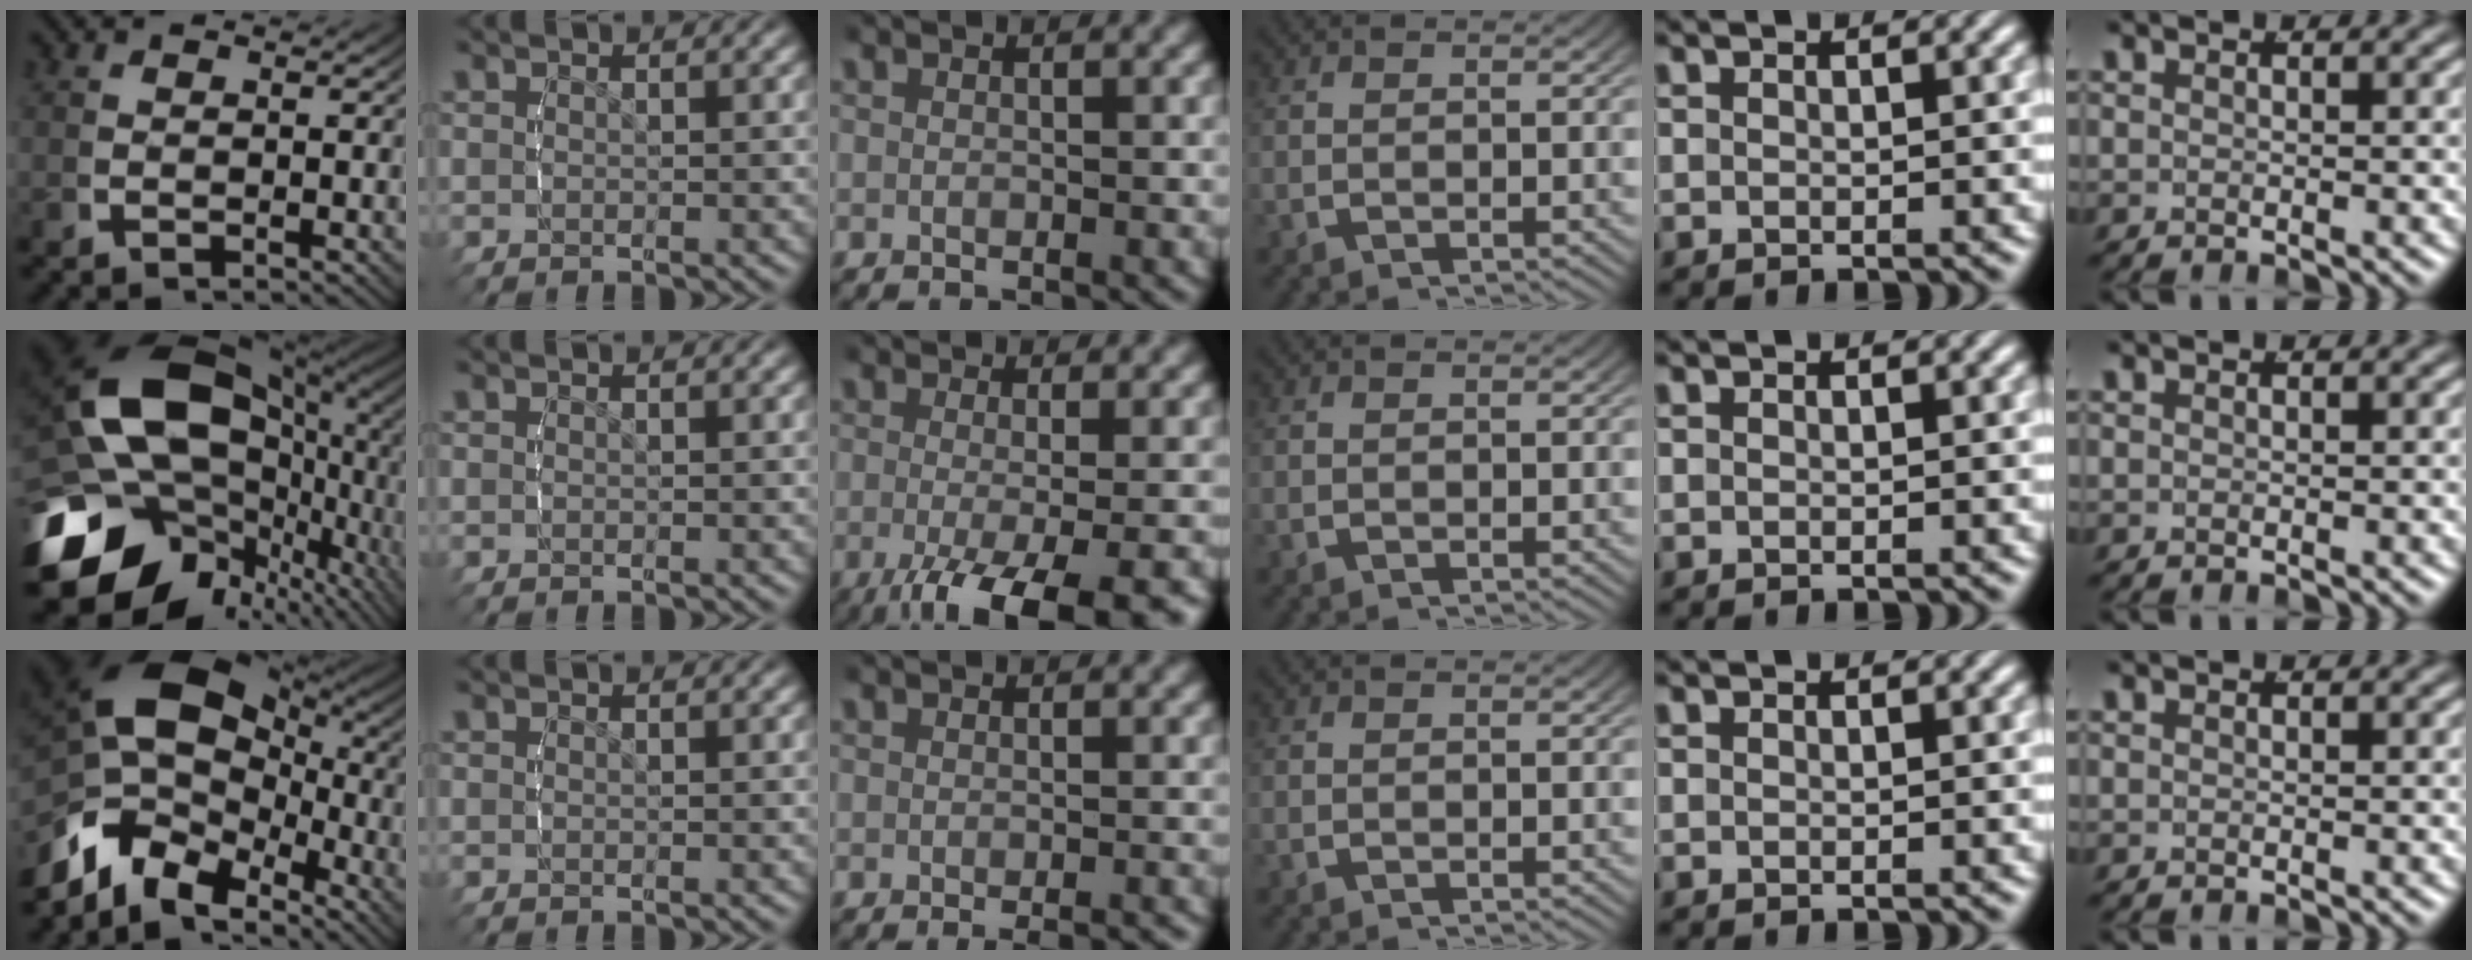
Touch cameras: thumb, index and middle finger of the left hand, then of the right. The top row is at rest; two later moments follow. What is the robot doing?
{"motion": "lift_and_place", "object": "lipstick"}